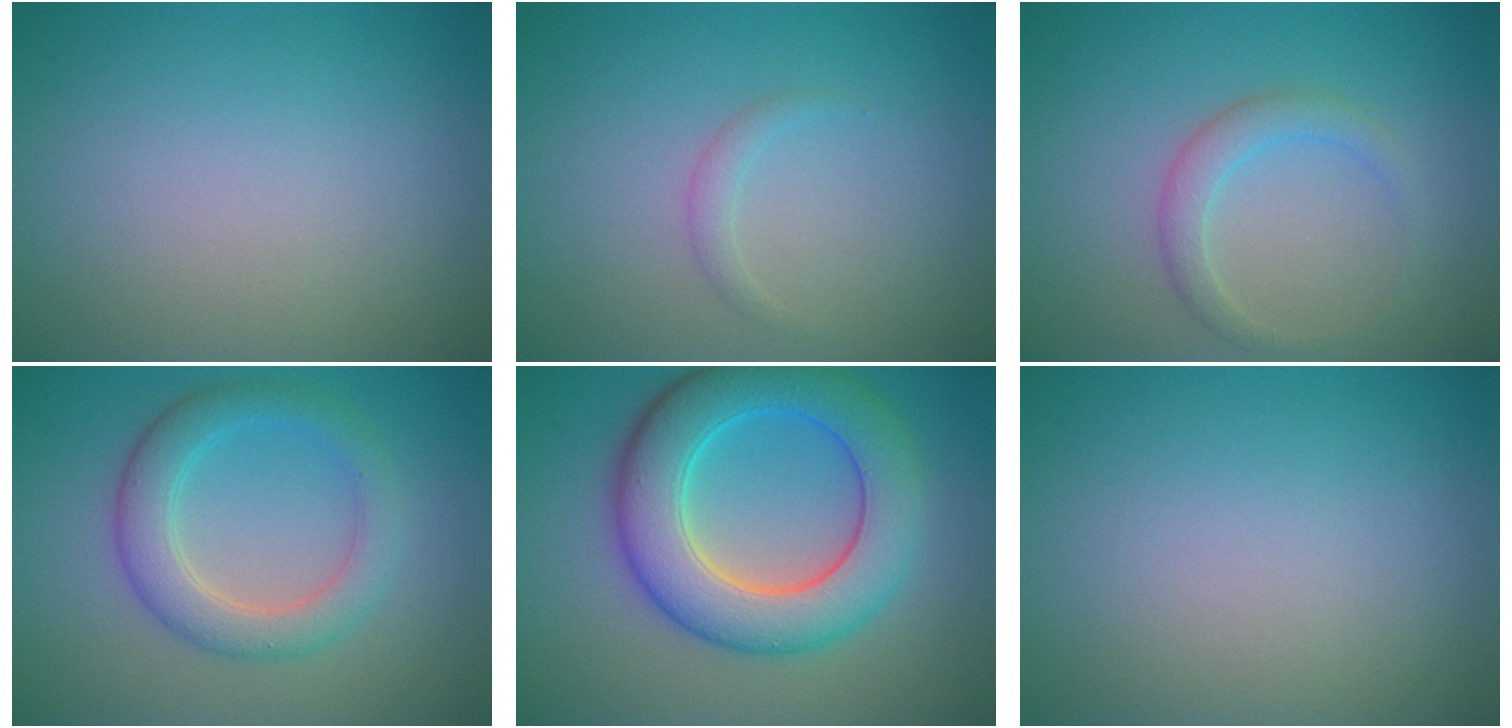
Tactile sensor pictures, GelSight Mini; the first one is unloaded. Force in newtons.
{"total": 1.0, "press": 1.0, "slide": 0.2}
{"total": 2.1, "press": 2.1, "slide": 0.1}
{"total": 4.2, "press": 4.2, "slide": 0.1}
{"total": 8.7, "press": 8.7, "slide": 0.2}
{"total": 0.0}